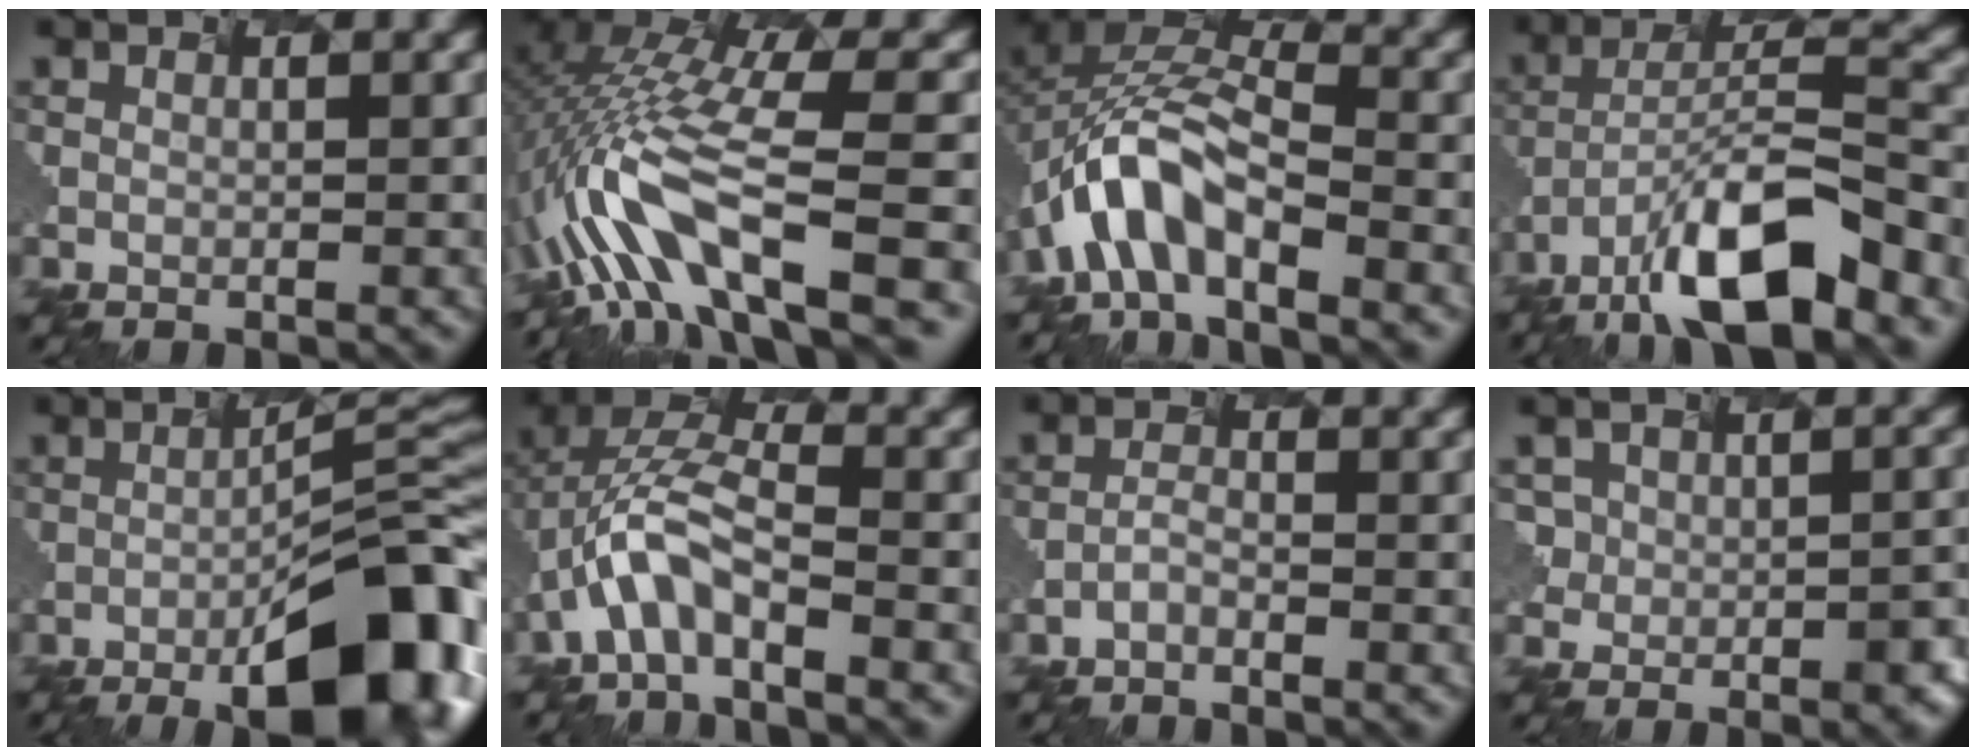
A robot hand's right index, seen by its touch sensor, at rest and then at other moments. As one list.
[{"total": 10.2, "force": [-4.0, 3.1, 8.8], "torque": [-0.198, 0.015, -0.034]}, {"total": 7.5, "force": [-5.4, 2.8, 4.3], "torque": [-0.107, 0.008, -0.072]}, {"total": 11.4, "force": [-9.1, 1.8, 6.5], "torque": [-0.124, 0.011, -0.136]}, {"total": 12.0, "force": [-4.6, 2.8, 10.7], "torque": [-0.140, -0.003, -0.038]}, {"total": 5.4, "force": [-3.8, 1.2, 3.6], "torque": [-0.103, 0.016, -0.049]}, {"total": 2.8, "force": [-2.7, -0.8, -0.4], "torque": [-0.007, 0.003, -0.027]}, {"total": 2.7, "force": [-0.8, 1.7, 1.9], "torque": [-0.040, -0.011, 0.025]}]